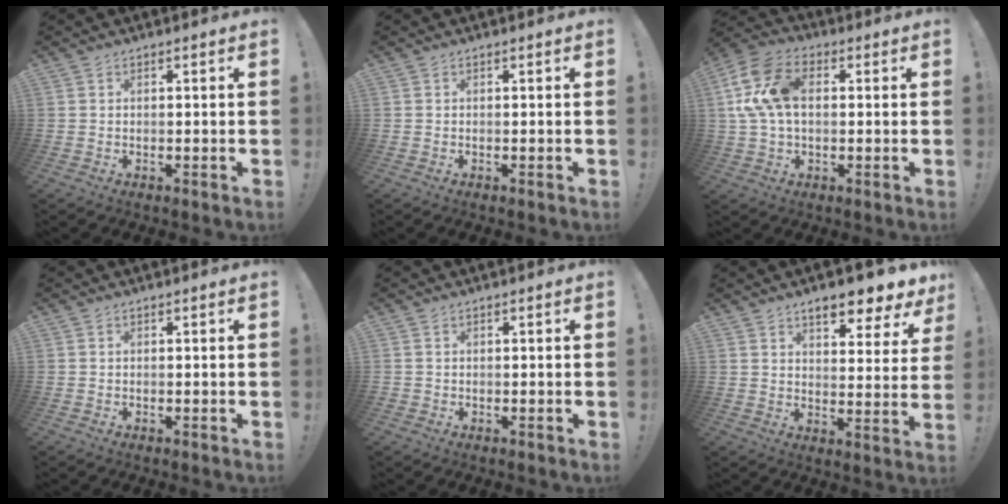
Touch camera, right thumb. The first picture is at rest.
{"total": 0.0}
{"total": 15.8, "force": [2.2, 10.6, 11.5], "torque": [-0.225, 0.009, 0.043]}
{"total": 0.0}
{"total": 0.7, "force": [0.1, 0.7, 0.0], "torque": [-0.002, 0.003, 0.002]}
{"total": 9.0, "force": [6.7, 2.5, 5.6], "torque": [-0.078, -0.048, 0.114]}